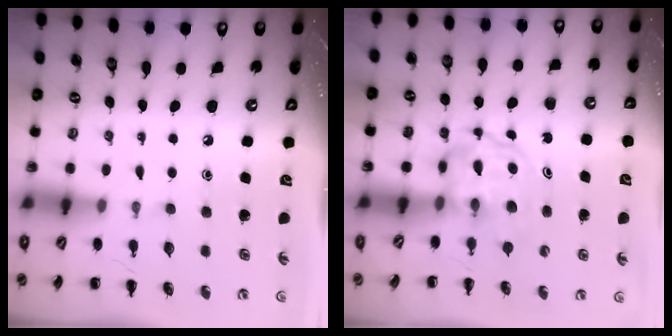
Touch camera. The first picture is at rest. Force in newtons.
{"total": 3.7, "press": 3.7, "slide": 0.2}